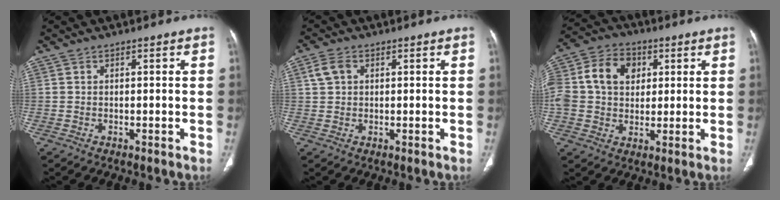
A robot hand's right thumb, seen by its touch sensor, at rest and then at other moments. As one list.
[{"total": 3.2, "force": [1.0, 2.4, 1.9], "torque": [-0.039, 0.008, 0.023]}, {"total": 17.5, "force": [3.7, 13.8, 10.1], "torque": [-0.210, 0.032, 0.067]}]